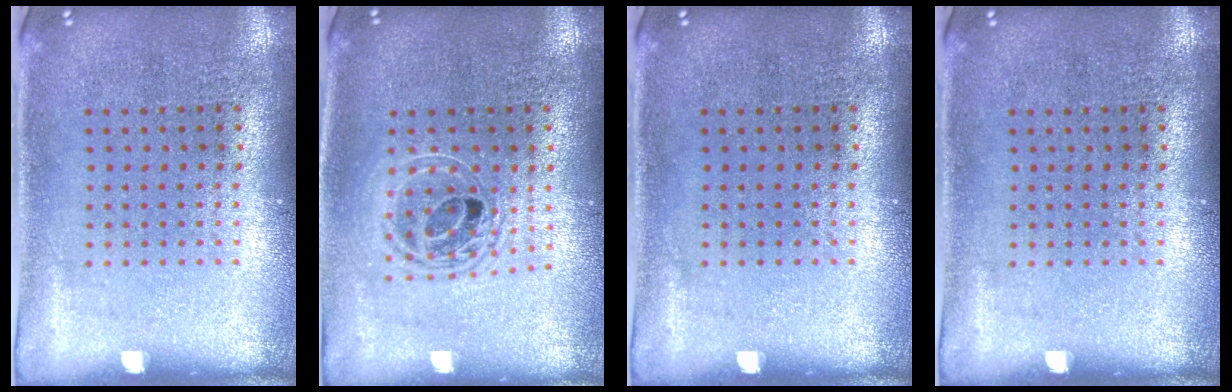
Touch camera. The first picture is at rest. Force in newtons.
{"total": 1.7, "press": 1.4, "slide": 0.9}
{"total": 0.0}
{"total": 0.0}